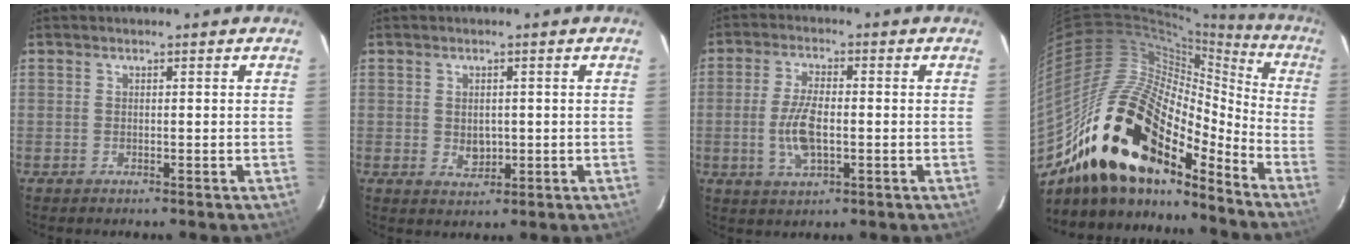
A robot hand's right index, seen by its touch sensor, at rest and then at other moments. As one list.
[{"total": 3.5, "force": [-0.2, 2.7, 2.3], "torque": [-0.034, -0.002, 0.002]}, {"total": 8.1, "force": [-1.3, 3.5, 7.2], "torque": [-0.146, -0.002, -0.023]}, {"total": 25.3, "force": [-16.8, 12.0, 14.6], "torque": [-0.256, 0.012, -0.296]}]